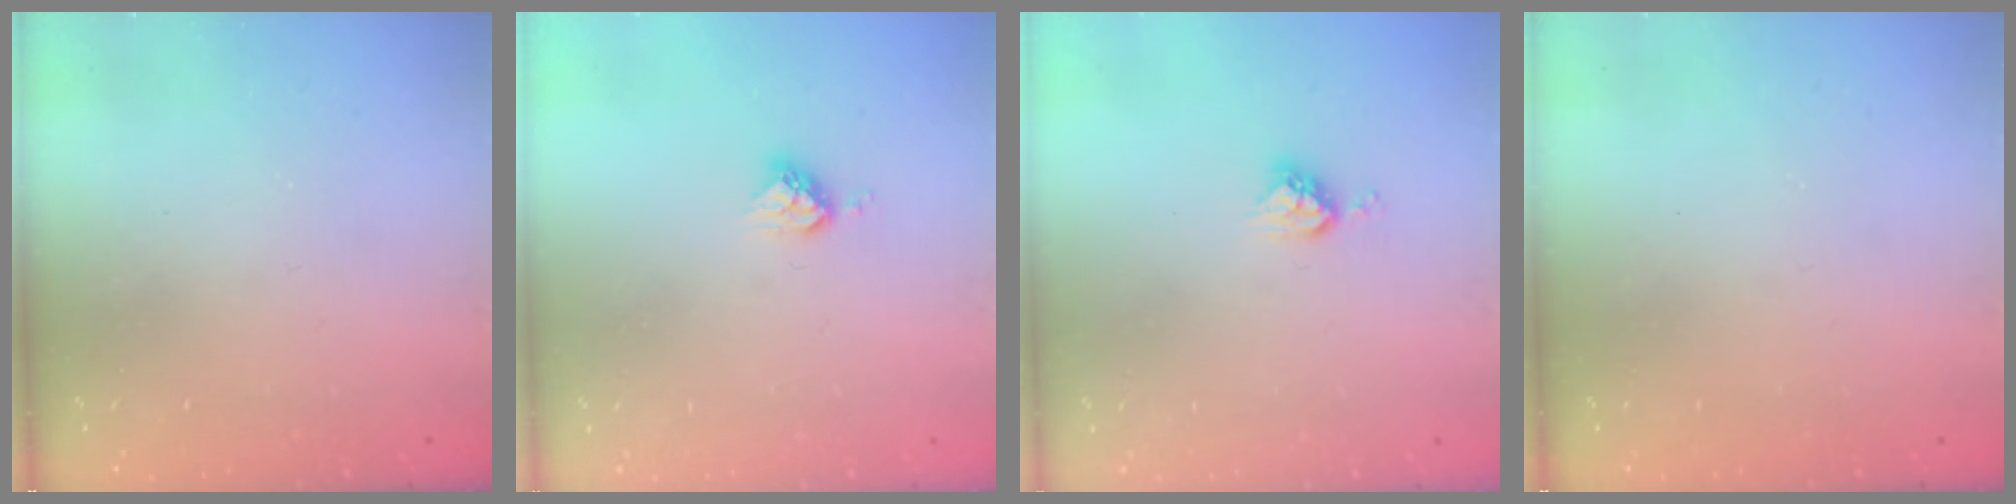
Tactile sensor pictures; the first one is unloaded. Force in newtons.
{"total": 5.0, "press": 4.9, "slide": 0.4}
{"total": 5.4, "press": 5.4, "slide": 0.1}
{"total": 0.0}